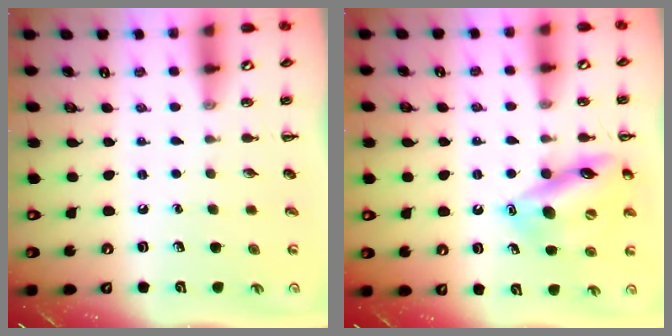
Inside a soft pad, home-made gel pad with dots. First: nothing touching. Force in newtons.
{"total": 15.5, "press": 15.3, "slide": 2.9}